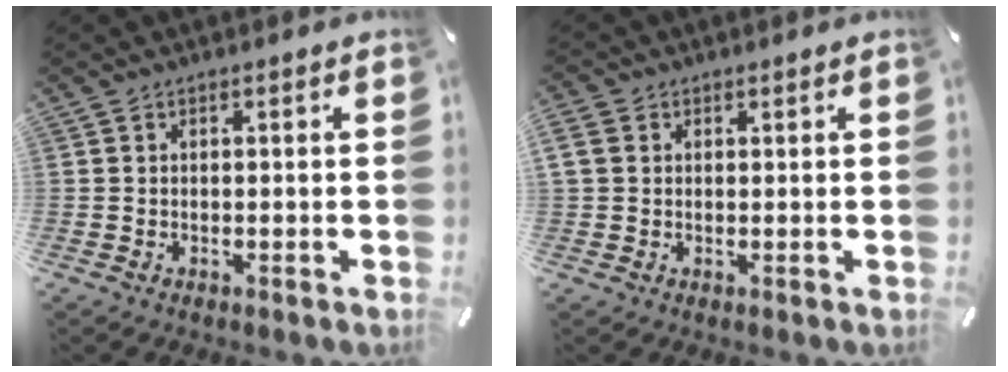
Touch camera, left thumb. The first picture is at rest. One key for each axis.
{"total": 2.7, "fx": 0.9, "fy": 2.3, "fz": 1.2, "tx": -0.027, "ty": 0.005, "tz": 0.017}